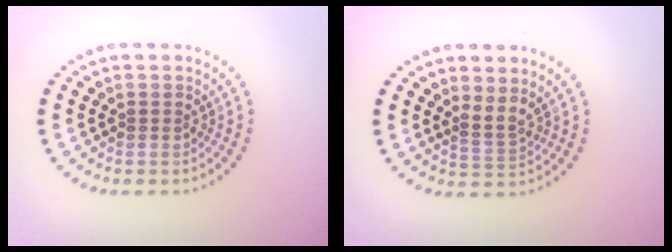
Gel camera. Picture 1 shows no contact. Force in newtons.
{"total": 1.8, "press": 1.1, "slide": 1.4}